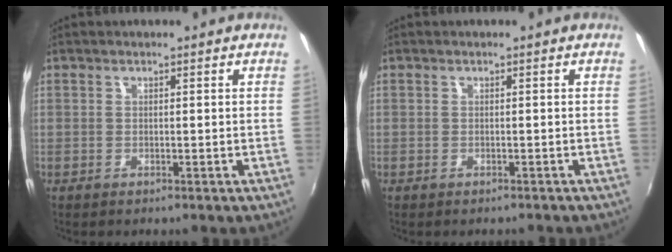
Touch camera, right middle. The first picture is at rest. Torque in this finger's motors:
{"motor_torque": [0.02, -0.05, 0.00, 0.00]}